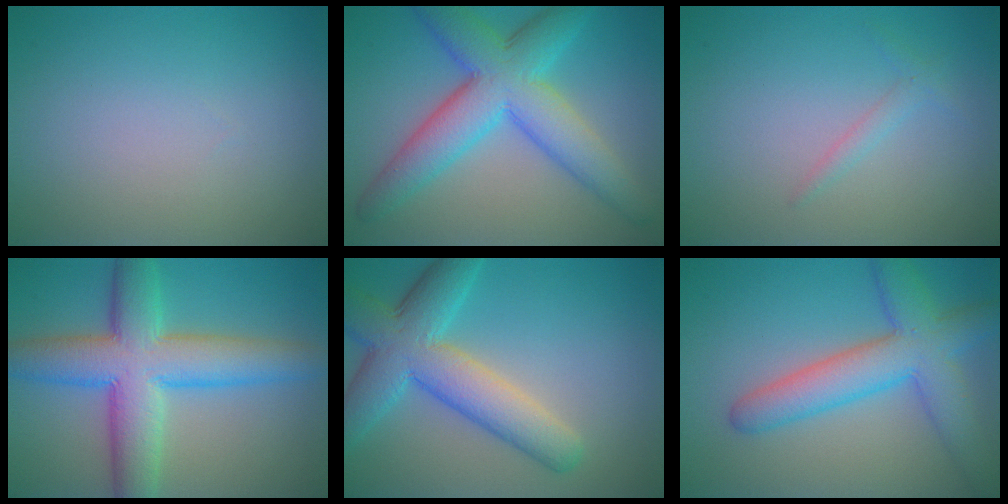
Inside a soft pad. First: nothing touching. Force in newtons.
{"total": 8.5, "press": 8.5, "slide": 0.0}
{"total": 1.1, "press": 1.1, "slide": 0.0}
{"total": 9.4, "press": 9.4, "slide": 0.2}
{"total": 7.7, "press": 7.7, "slide": 0.3}
{"total": 6.8, "press": 6.8, "slide": 0.1}